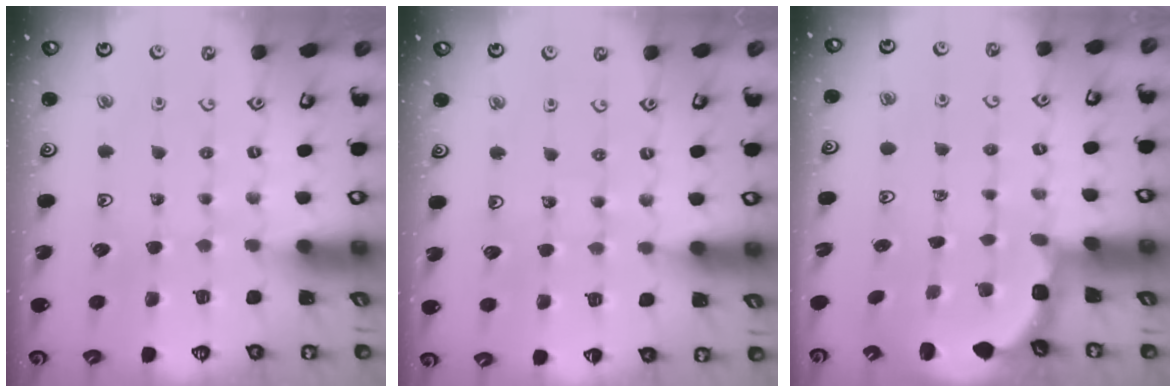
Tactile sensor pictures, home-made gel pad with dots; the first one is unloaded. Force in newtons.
{"total": 4.4, "press": 4.0, "slide": 1.9}
{"total": 2.9, "press": 2.5, "slide": 1.4}